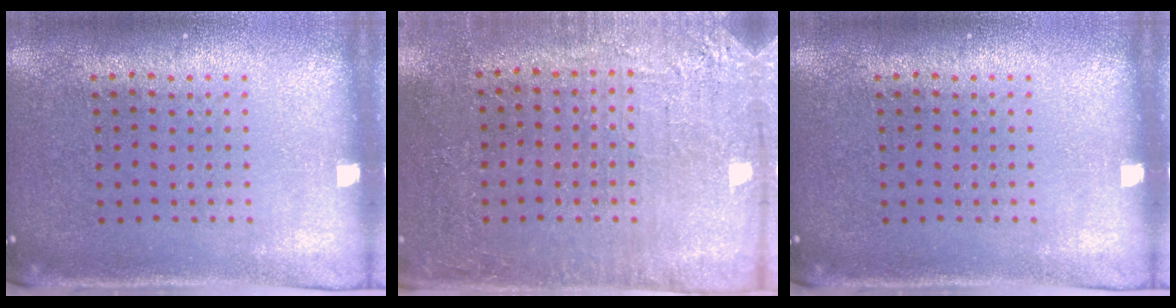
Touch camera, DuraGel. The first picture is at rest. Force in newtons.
{"total": 2.8, "press": 2.8, "slide": 0.4}
{"total": 0.0}